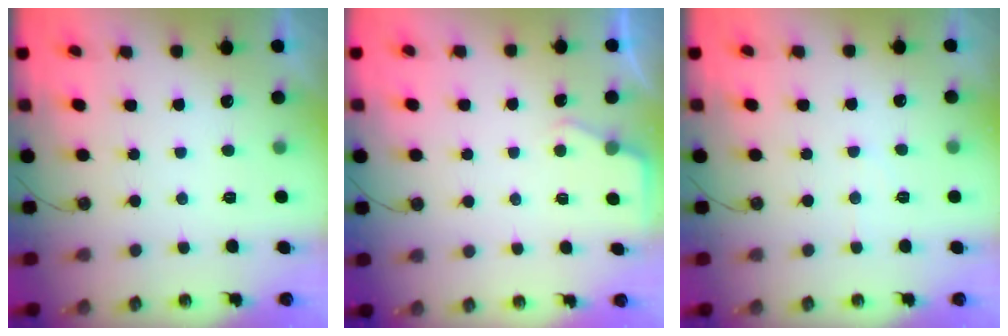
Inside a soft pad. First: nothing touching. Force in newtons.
{"total": 2.6, "press": 2.6, "slide": 0.4}
{"total": 5.1, "press": 5.1, "slide": 0.7}